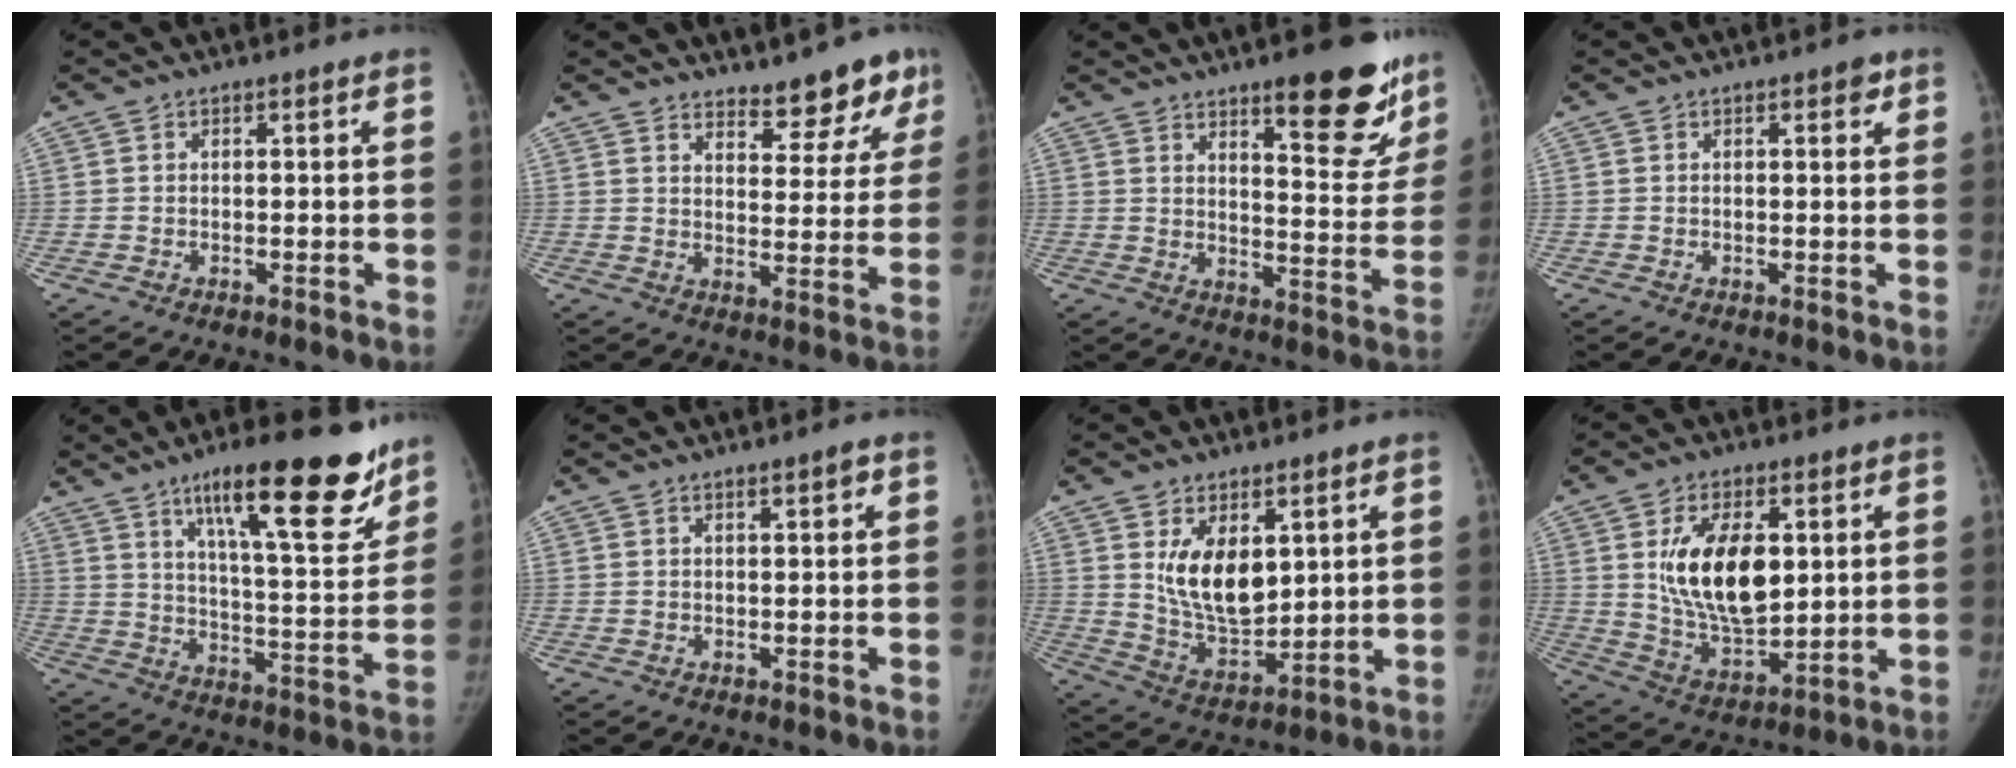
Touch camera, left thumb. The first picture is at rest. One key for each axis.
{"total": 9.7, "fx": 8.2, "fy": 3.6, "fz": 3.8, "tx": -0.009, "ty": -0.059, "tz": 0.106}
{"total": 16.4, "fx": 11.0, "fy": 4.8, "fz": 11.2, "tx": -0.091, "ty": -0.081, "tz": 0.154}
{"total": 1.6, "fx": 0.8, "fy": 0.8, "fz": 1.1, "tx": -0.006, "ty": -0.001, "tz": 0.008}
{"total": 23.4, "fx": 14.9, "fy": 6.0, "fz": 17.0, "tx": -0.209, "ty": -0.068, "tz": 0.228}
{"total": 1.5, "fx": 0.9, "fy": 0.2, "fz": 1.2, "tx": -0.017, "ty": -0.004, "tz": 0.014}
{"total": 12.0, "fx": 4.0, "fy": 6.8, "fz": 9.1, "tx": -0.124, "ty": -0.035, "tz": 0.091}
{"total": 16.4, "fx": 3.7, "fy": 9.1, "fz": 13.2, "tx": -0.201, "ty": -0.027, "tz": 0.079}